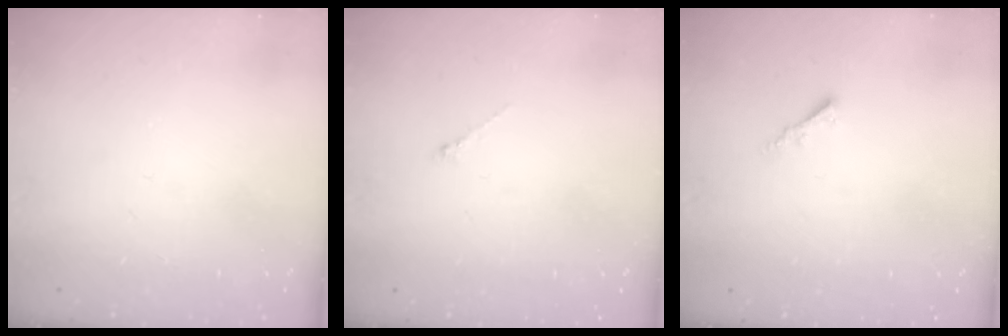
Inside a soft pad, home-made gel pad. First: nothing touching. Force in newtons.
{"total": 0.6, "press": 0.5, "slide": 0.3}
{"total": 1.7, "press": 1.6, "slide": 0.5}